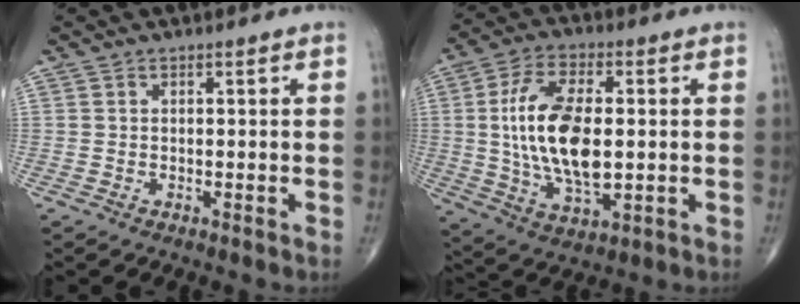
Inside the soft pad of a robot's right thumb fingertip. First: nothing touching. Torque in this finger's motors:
{"motor_torque": [0.42, 2.45, 1.69, 0.51, 0.57]}